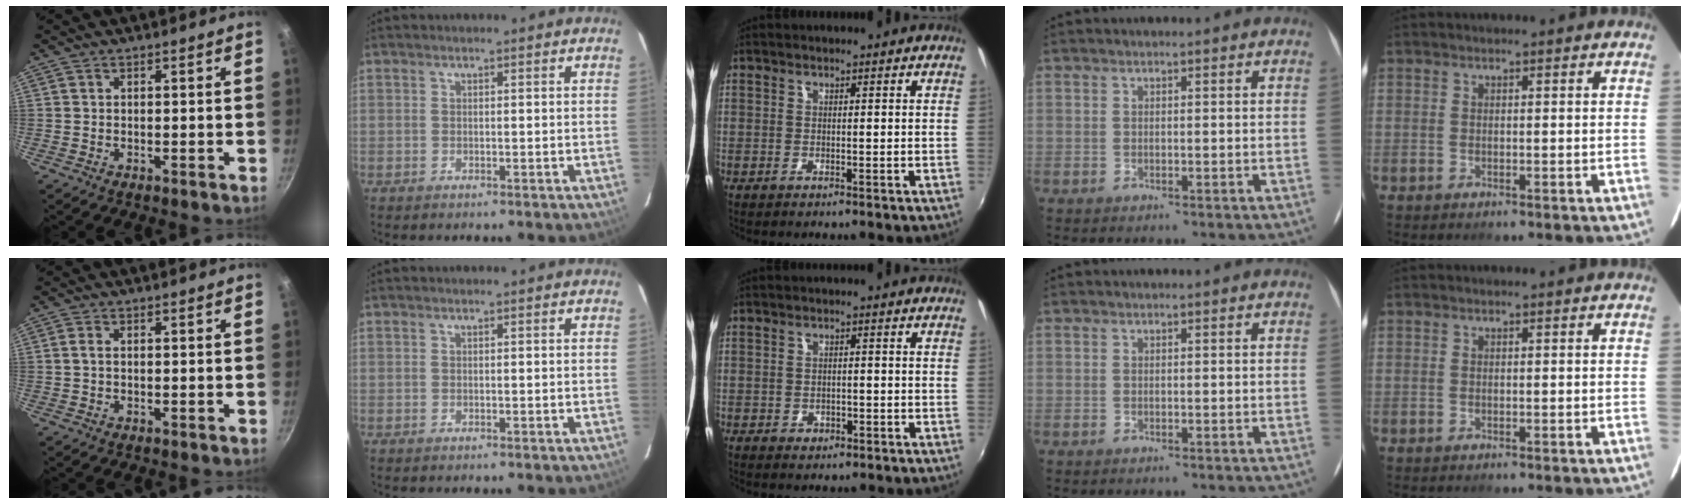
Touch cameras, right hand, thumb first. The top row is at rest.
{"thumb": {"total": 1.4, "force": [0.1, 0.8, 1.1], "torque": [-0.024, 0.003, -0.001]}, "middle": {"total": 2.8, "force": [-1.4, 2.1, 1.2], "torque": [-0.025, -0.004, -0.019]}}